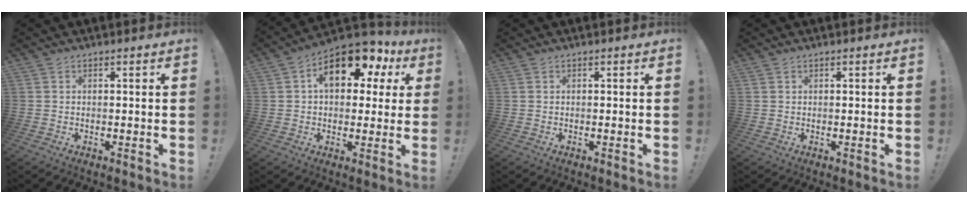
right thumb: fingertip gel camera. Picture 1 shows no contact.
{"total": 15.9, "force": [6.7, 8.9, 11.3], "torque": [-0.163, -0.024, 0.115]}
{"total": 0.0}
{"total": 0.8, "force": [0.6, 0.5, 0.2], "torque": [-0.004, -0.001, 0.011]}